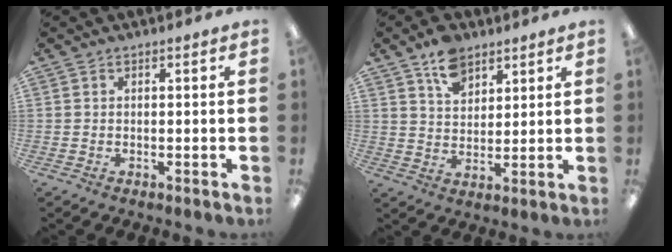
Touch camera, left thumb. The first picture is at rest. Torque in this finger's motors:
{"motor_torque": [1.30, 0.74, 0.89, -0.67, 0.02]}